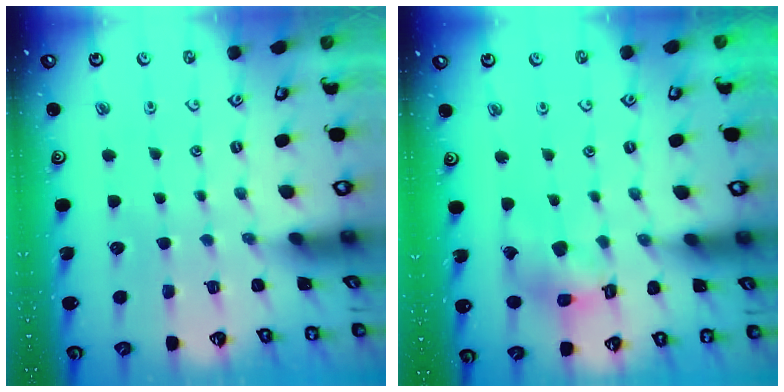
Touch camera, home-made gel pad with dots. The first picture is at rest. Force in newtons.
{"total": 10.0, "press": 9.9, "slide": 1.0}